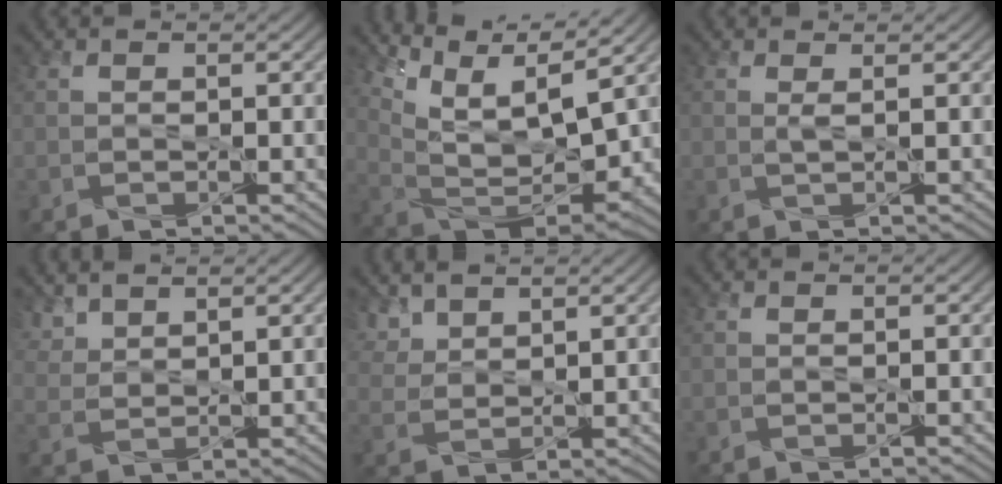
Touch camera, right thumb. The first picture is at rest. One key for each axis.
{"total": 11.2, "fx": 6.8, "fy": 3.9, "fz": 8.0, "tx": -0.181, "ty": 0.002, "tz": 0.124}
{"total": 0.9, "fx": 0.1, "fy": -0.3, "fz": 0.8, "tx": -0.022, "ty": 0.001, "tz": 0.003}
{"total": 4.2, "fx": 3.3, "fy": 1.6, "fz": 2.2, "tx": -0.059, "ty": 0.006, "tz": 0.076}
{"total": 5.0, "fx": 3.7, "fy": 2.1, "fz": 2.6, "tx": -0.074, "ty": 0.008, "tz": 0.084}
{"total": 0.0}